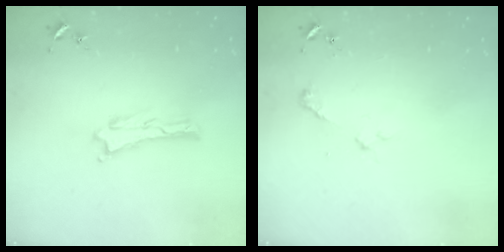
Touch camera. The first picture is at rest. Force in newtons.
{"total": 2.4, "press": 2.3, "slide": 0.3}